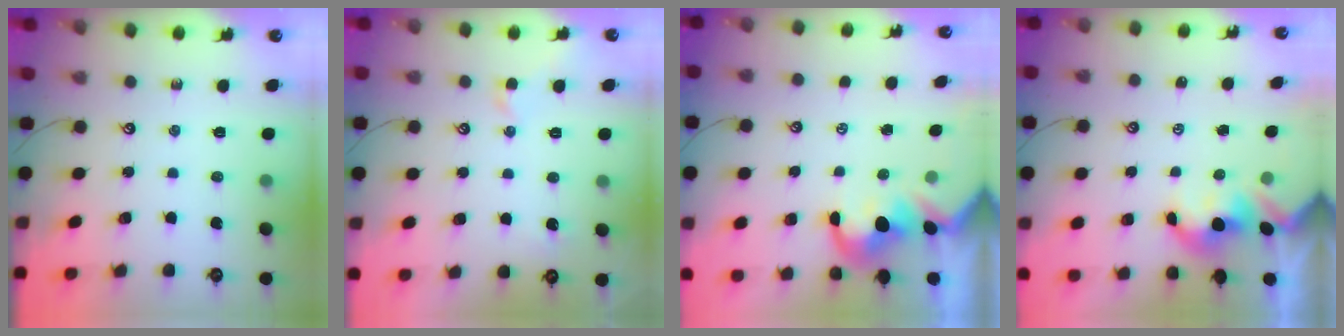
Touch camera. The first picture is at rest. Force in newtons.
{"total": 0.9, "press": 0.8, "slide": 0.4}
{"total": 3.0, "press": 2.8, "slide": 1.1}
{"total": 2.4, "press": 2.3, "slide": 0.3}